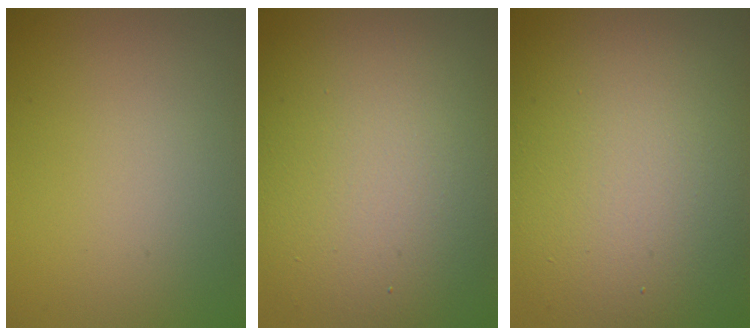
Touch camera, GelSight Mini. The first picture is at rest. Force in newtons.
{"total": 15.3, "press": 15.3, "slide": 1.1}
{"total": 15.0, "press": 15.0, "slide": 0.9}